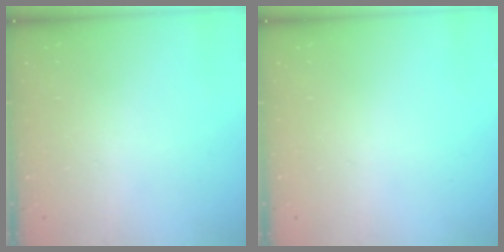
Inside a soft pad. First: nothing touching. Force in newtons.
{"total": 0.0}